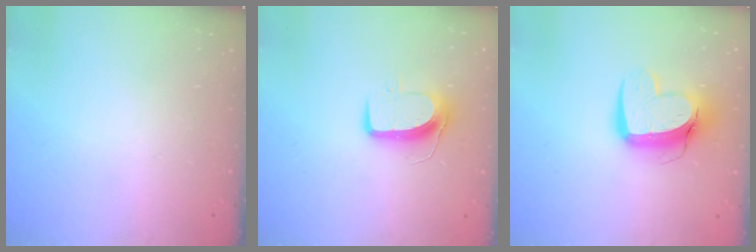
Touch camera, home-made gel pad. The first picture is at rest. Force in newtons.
{"total": 9.9, "press": 9.8, "slide": 1.1}
{"total": 12.4, "press": 12.3, "slide": 1.5}